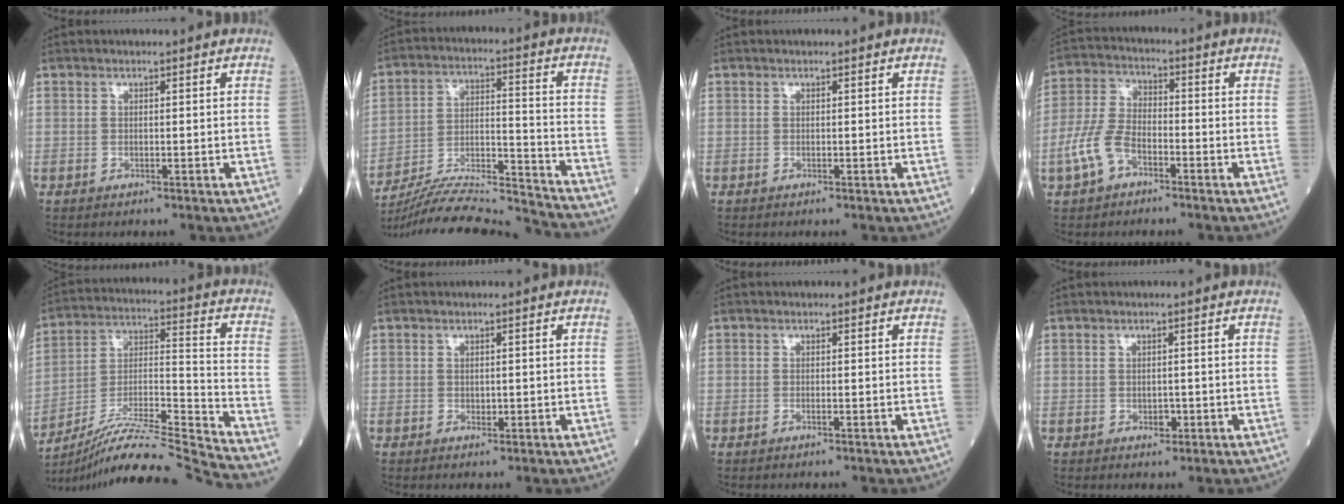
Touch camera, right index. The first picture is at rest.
{"total": 18.9, "force": [-18.2, -0.6, 4.9], "torque": [-0.104, 0.009, -0.296]}
{"total": 0.0}
{"total": 7.5, "force": [-3.7, 4.1, 5.1], "torque": [-0.129, 0.010, -0.080]}
{"total": 20.0, "force": [-18.5, -2.8, 7.0], "torque": [-0.138, 0.001, -0.318]}
{"total": 0.7, "force": [-0.1, 0.6, 0.4], "torque": [-0.005, 0.001, -0.002]}
{"total": 0.5, "force": [-0.2, 0.0, 0.5], "torque": [-0.010, -0.001, -0.004]}
{"total": 1.3, "force": [-0.4, 0.9, 0.9], "torque": [-0.012, 0.000, -0.004]}